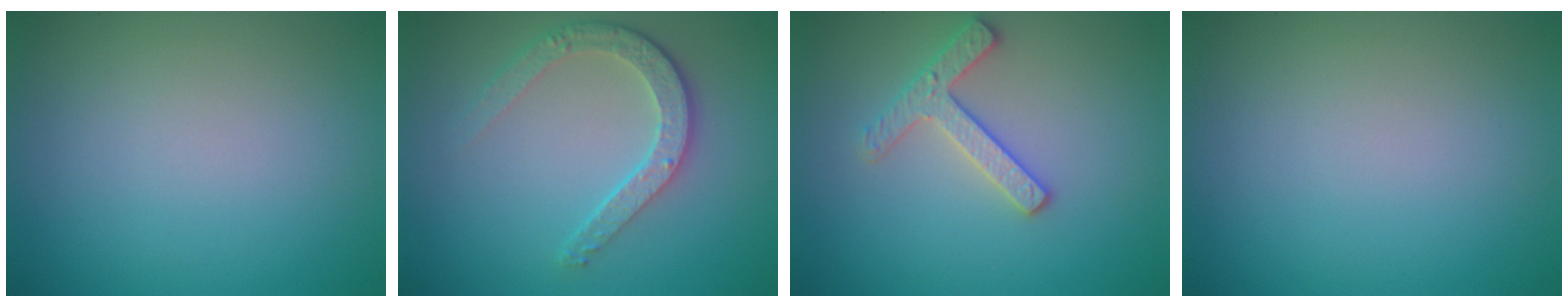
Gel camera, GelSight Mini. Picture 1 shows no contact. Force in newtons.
{"total": 3.6, "press": 2.9, "slide": 2.2}
{"total": 2.6, "press": 2.6, "slide": 0.3}
{"total": 0.0}